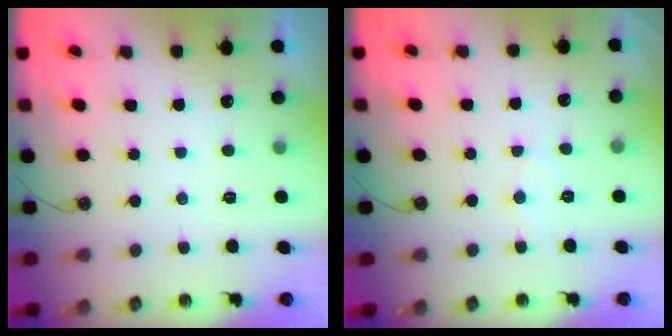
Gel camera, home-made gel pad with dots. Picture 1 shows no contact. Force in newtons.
{"total": 5.3, "press": 5.3, "slide": 0.6}